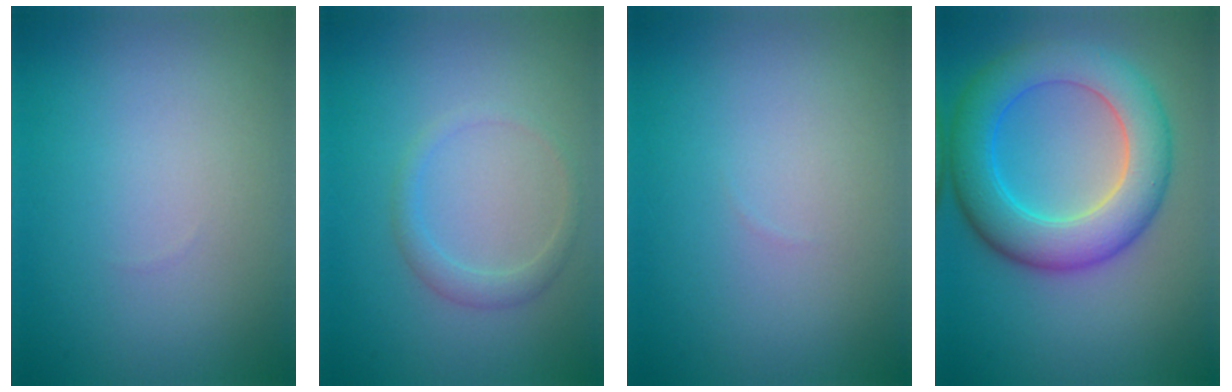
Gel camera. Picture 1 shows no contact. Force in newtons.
{"total": 1.6, "press": 1.6, "slide": 0.0}
{"total": 0.0}
{"total": 7.7, "press": 7.7, "slide": 0.0}